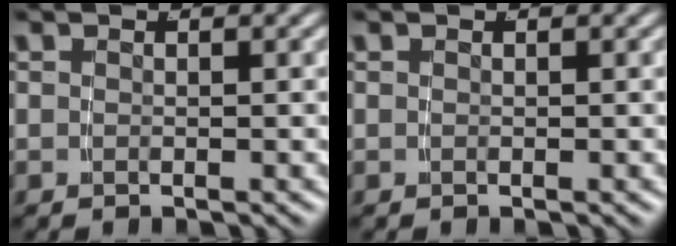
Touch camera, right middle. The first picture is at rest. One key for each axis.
{"total": 0.0}